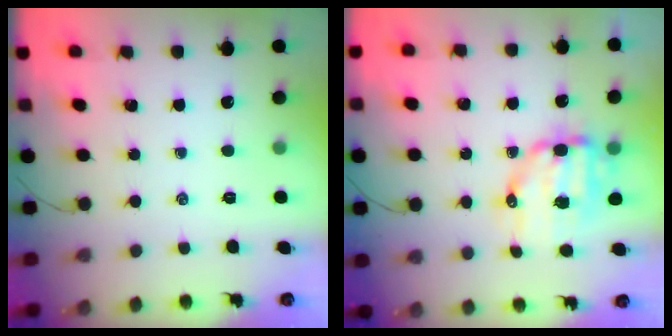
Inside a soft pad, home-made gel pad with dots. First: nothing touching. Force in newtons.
{"total": 10.7, "press": 10.5, "slide": 2.0}